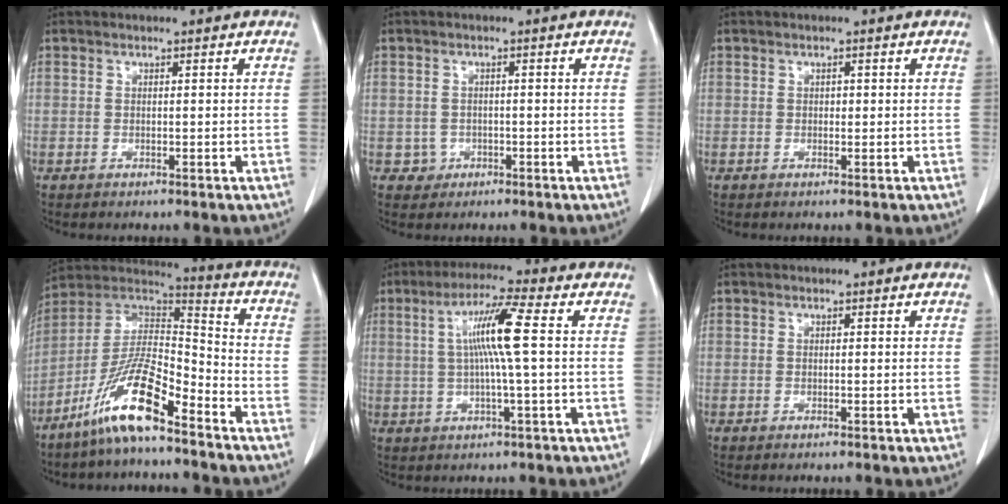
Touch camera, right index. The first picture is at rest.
{"total": 2.1, "force": [-0.7, 2.0, -0.1], "torque": [0.008, 0.010, -0.008]}
{"total": 0.5, "force": [0.1, 0.4, 0.3], "torque": [-0.004, 0.001, 0.002]}
{"total": 13.8, "force": [-9.0, 2.3, 10.2], "torque": [-0.202, 0.007, -0.168]}
{"total": 8.4, "force": [1.1, -0.8, 8.3], "torque": [-0.156, 0.008, 0.021]}
{"total": 0.0}